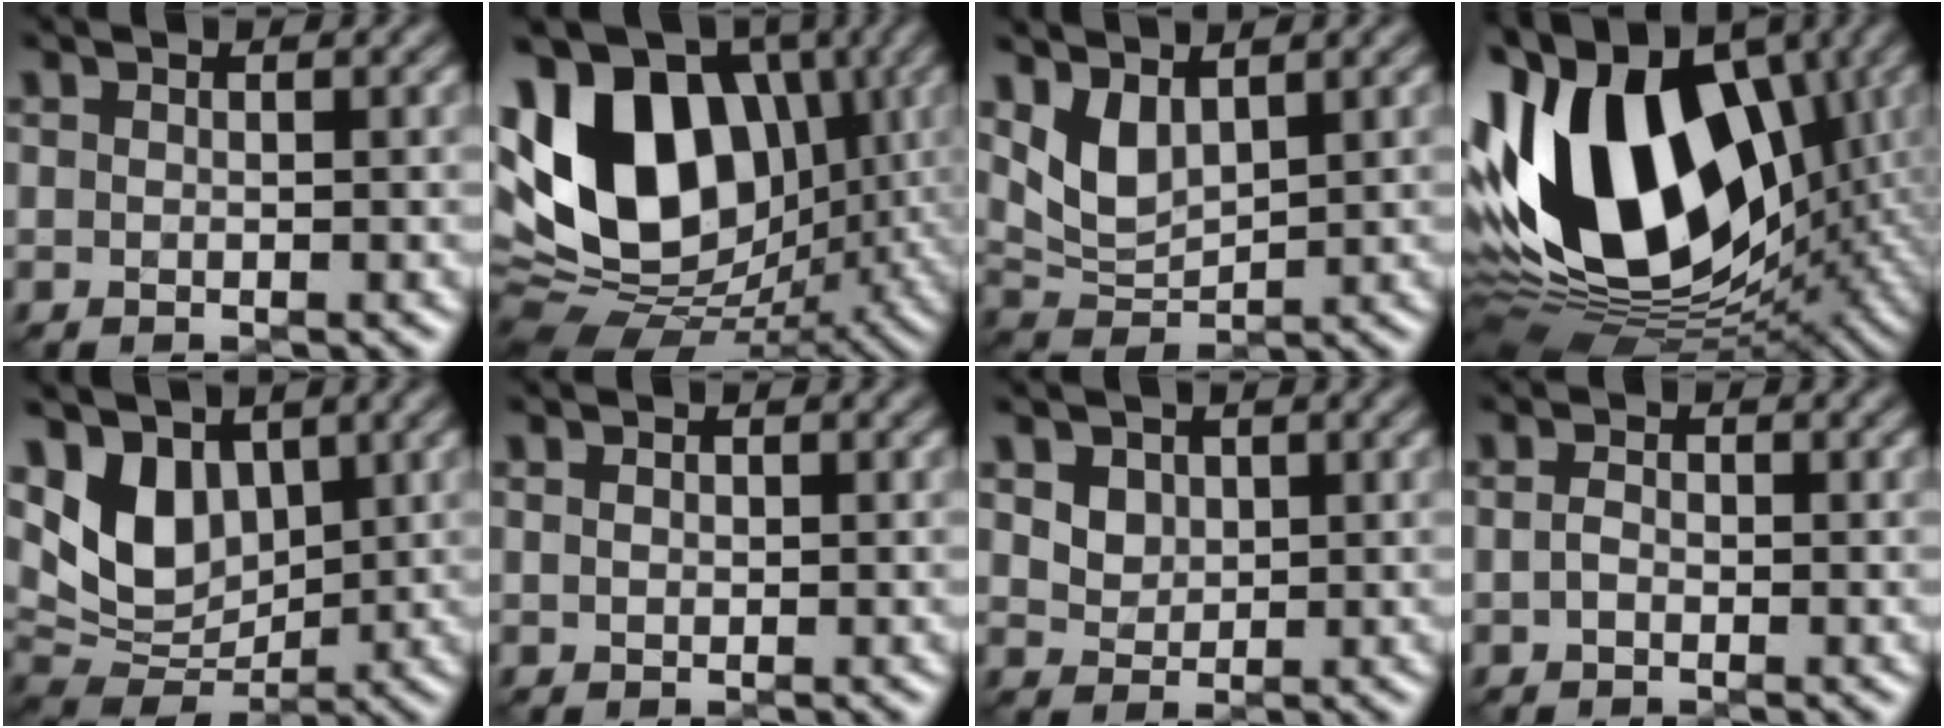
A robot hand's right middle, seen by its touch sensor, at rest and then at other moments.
{"total": 14.6, "force": [2.1, 9.9, 10.5], "torque": [-0.193, 0.015, 0.018]}
{"total": 3.9, "force": [1.6, 2.1, 2.8], "torque": [-0.065, -0.011, 0.035]}
{"total": 19.0, "force": [0.9, 12.5, 14.2], "torque": [-0.281, 0.010, 0.004]}
{"total": 6.6, "force": [2.3, 4.6, 4.2], "torque": [-0.086, -0.010, 0.035]}
{"total": 0.6, "force": [0.1, 0.4, 0.4], "torque": [-0.010, -0.001, 0.002]}
{"total": 3.7, "force": [1.6, 2.8, 1.9], "torque": [-0.055, 0.004, 0.032]}
{"total": 1.1, "force": [-0.5, 0.7, 0.7], "torque": [-0.019, 0.000, -0.013]}